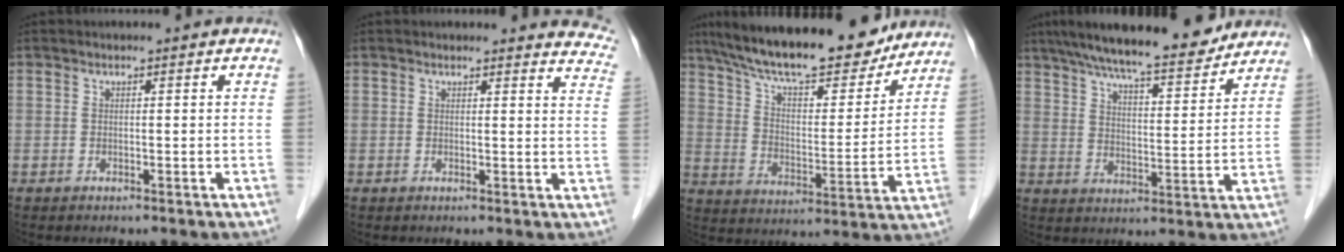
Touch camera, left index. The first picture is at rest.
{"total": 8.4, "force": [8.2, 1.6, 0.8], "torque": [0.032, -0.047, 0.045]}
{"total": 22.7, "force": [19.3, 5.5, 10.7], "torque": [-0.180, 0.010, 0.289]}
{"total": 16.9, "force": [14.8, 2.4, 7.9], "torque": [-0.127, 0.012, 0.219]}